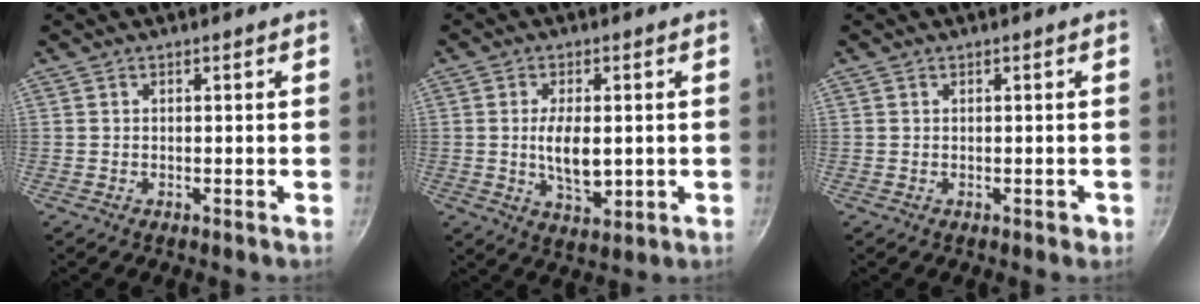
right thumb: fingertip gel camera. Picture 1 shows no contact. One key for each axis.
{"total": 7.7, "fx": 0.0, "fy": 4.0, "fz": 6.6, "tx": -0.110, "ty": -0.006, "tz": 0.007}
{"total": 1.2, "fx": -0.1, "fy": 0.9, "fz": 0.7, "tx": -0.002, "ty": 0.002, "tz": -0.001}